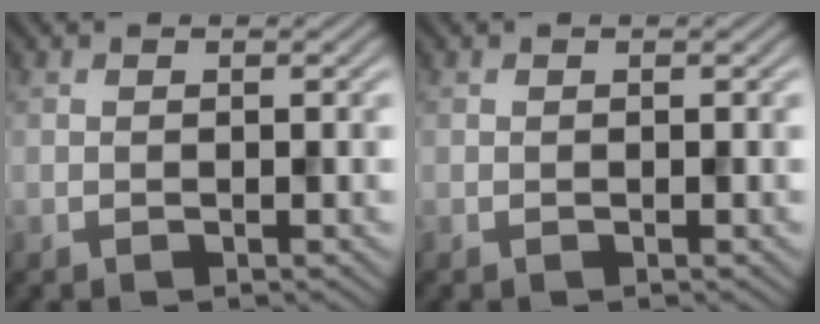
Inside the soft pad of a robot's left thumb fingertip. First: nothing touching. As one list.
[{"total": 0.0}]